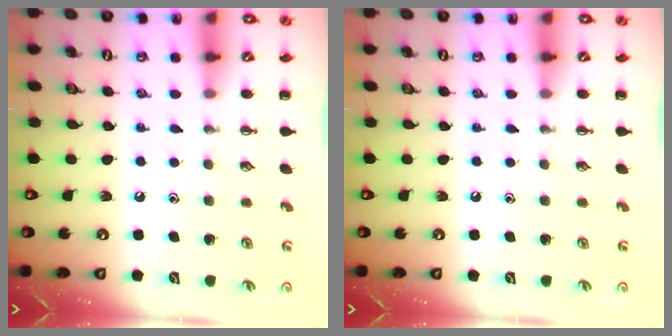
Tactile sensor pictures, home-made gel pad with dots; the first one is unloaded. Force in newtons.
{"total": 0.0}